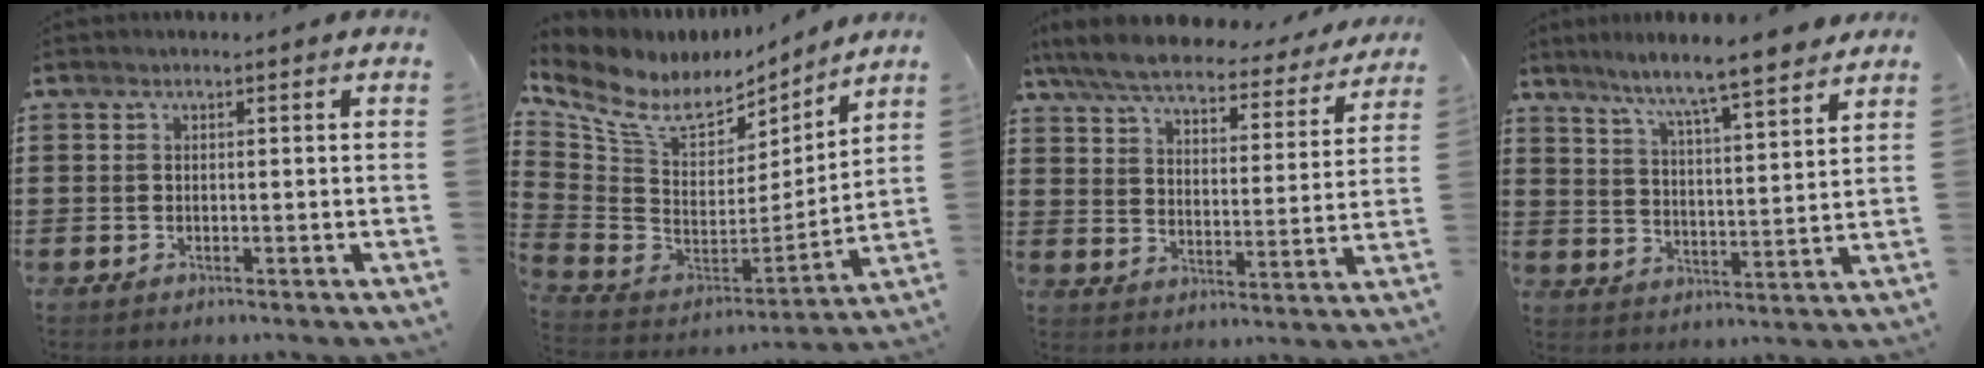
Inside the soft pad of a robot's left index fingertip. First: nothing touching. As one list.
[{"total": 8.7, "force": [5.6, 5.0, 4.3], "torque": [-0.119, -0.037, 0.102]}, {"total": 6.7, "force": [6.2, 1.0, 2.4], "torque": [-0.077, -0.037, 0.108]}, {"total": 6.2, "force": [5.8, -0.4, 2.3], "torque": [-0.071, -0.045, 0.094]}]